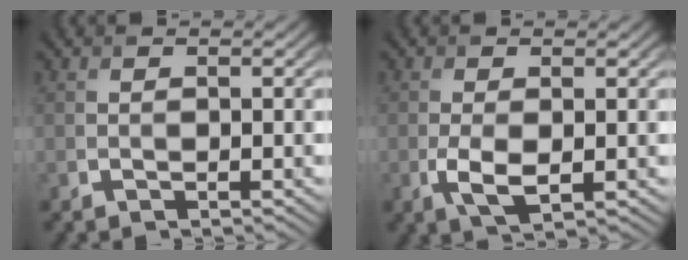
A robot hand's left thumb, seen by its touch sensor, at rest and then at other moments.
{"total": 3.5, "force": [-0.7, 1.6, 3.1], "torque": [-0.074, -0.009, -0.012]}